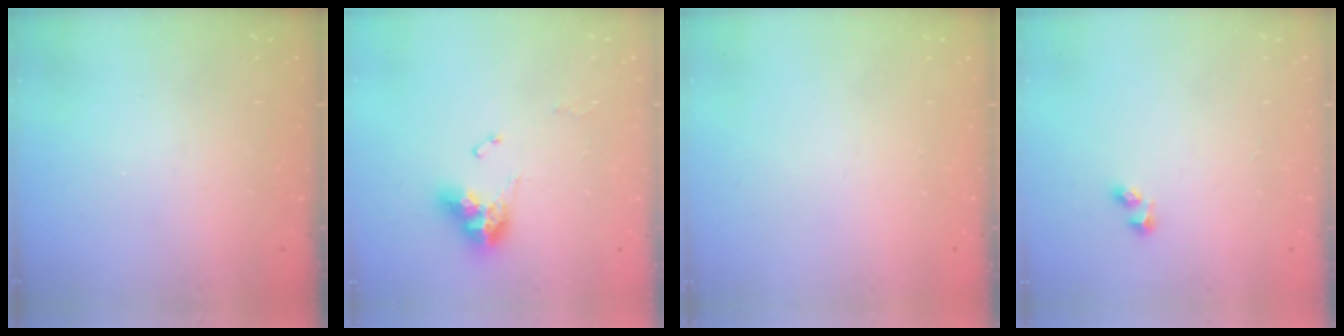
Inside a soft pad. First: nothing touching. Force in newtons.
{"total": 9.9, "press": 9.8, "slide": 1.2}
{"total": 0.0}
{"total": 3.2, "press": 2.9, "slide": 1.2}